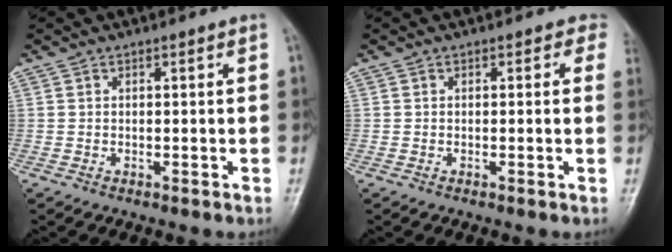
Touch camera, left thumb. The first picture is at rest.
{"total": 2.0, "force": [1.0, 1.5, 0.9], "torque": [0.017, -0.002, -0.005]}